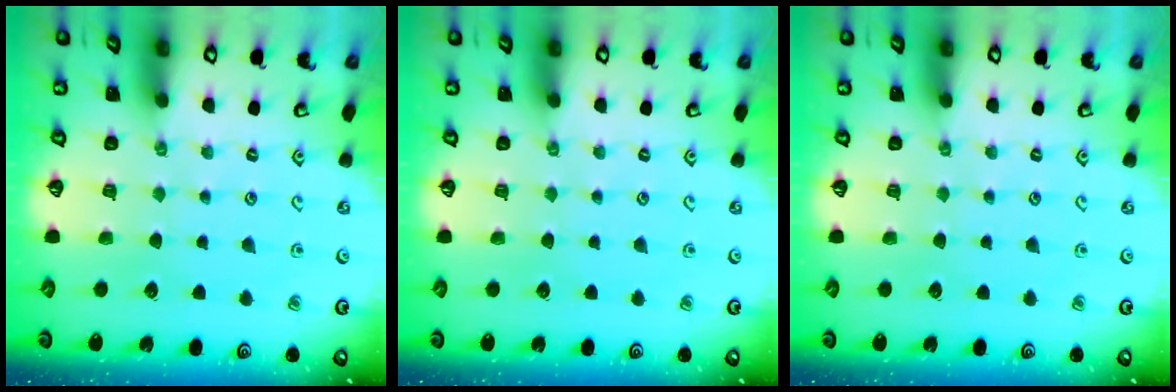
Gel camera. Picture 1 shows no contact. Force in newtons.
{"total": 0.0}
{"total": 0.0}